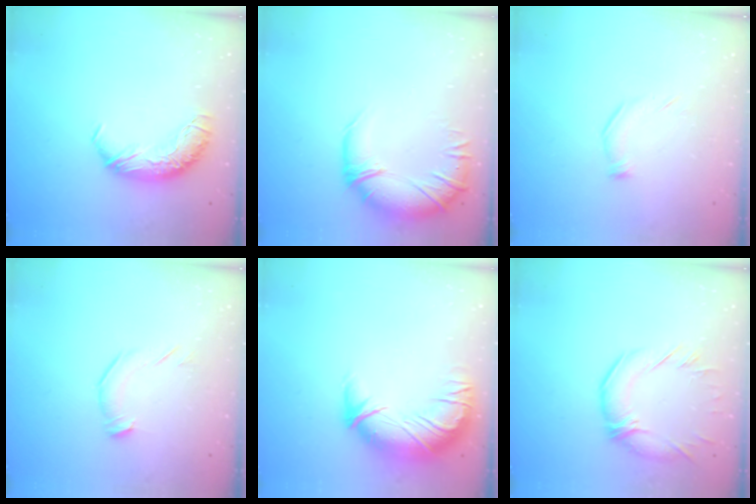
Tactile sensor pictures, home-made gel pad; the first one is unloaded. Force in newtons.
{"total": 2.7, "press": 0.1, "slide": 2.7}
{"total": 4.7, "press": 4.7, "slide": 0.5}
{"total": 4.2, "press": 4.1, "slide": 0.4}
{"total": 2.8, "press": 0.4, "slide": 2.8}
{"total": 2.3, "press": 0.9, "slide": 2.1}